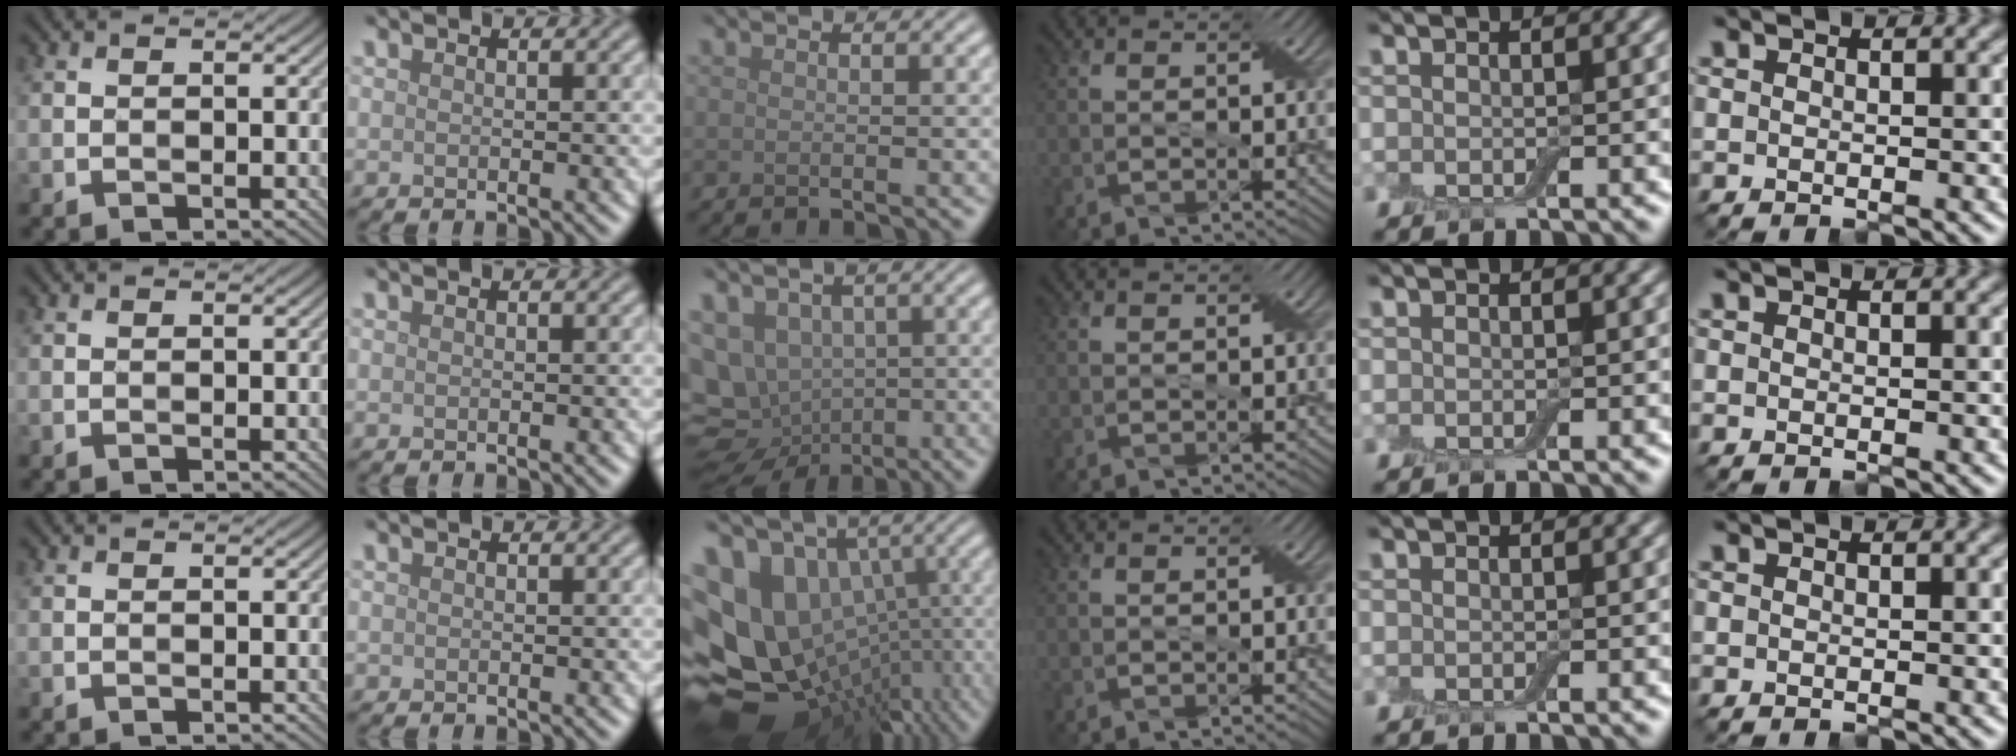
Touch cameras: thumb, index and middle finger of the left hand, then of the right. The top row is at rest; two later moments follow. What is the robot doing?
{"motion": "press", "object": "electronic device side button"}